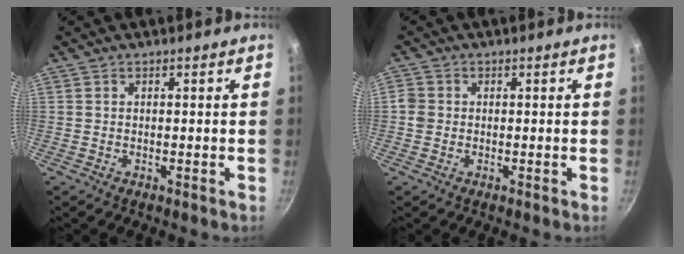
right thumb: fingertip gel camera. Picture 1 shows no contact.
{"total": 2.5, "force": [-0.2, 2.3, 1.0], "torque": [-0.010, 0.009, -0.008]}